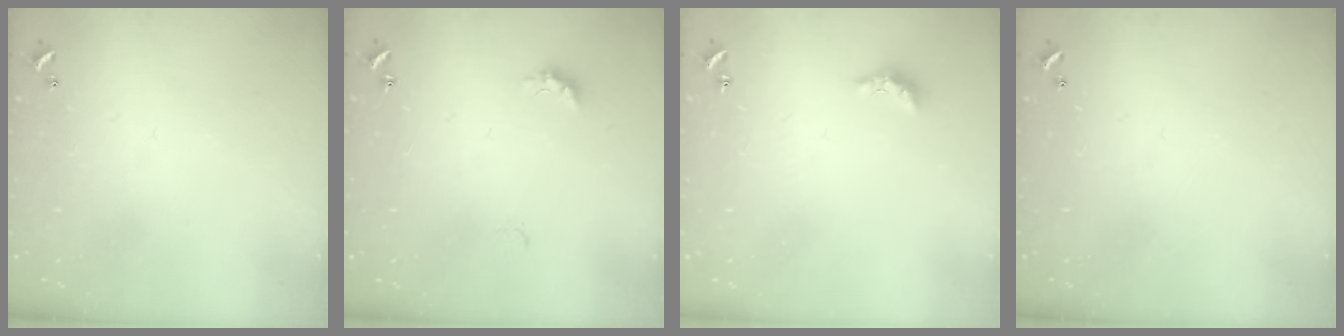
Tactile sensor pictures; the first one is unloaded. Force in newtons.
{"total": 2.8, "press": 2.7, "slide": 0.6}
{"total": 4.0, "press": 4.0, "slide": 0.7}
{"total": 0.0}